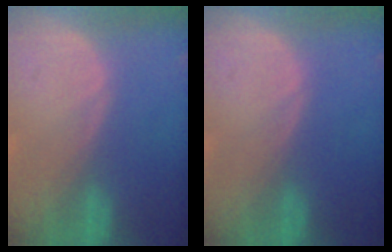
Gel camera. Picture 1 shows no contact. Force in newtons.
{"total": 0.0}